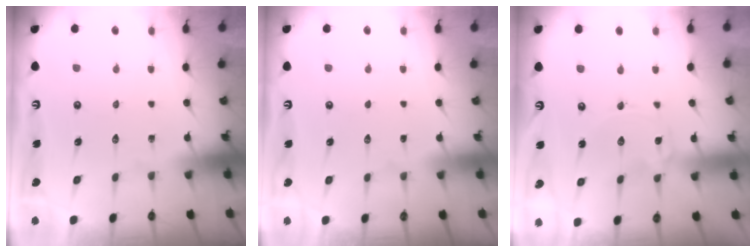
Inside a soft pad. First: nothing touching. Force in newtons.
{"total": 1.6, "press": 1.6, "slide": 0.1}
{"total": 0.0}